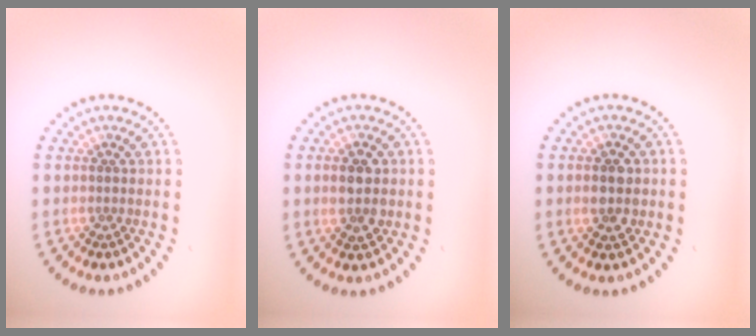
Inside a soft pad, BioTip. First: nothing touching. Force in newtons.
{"total": 2.4, "press": 2.4, "slide": 0.2}
{"total": 2.9, "press": 2.9, "slide": 0.1}